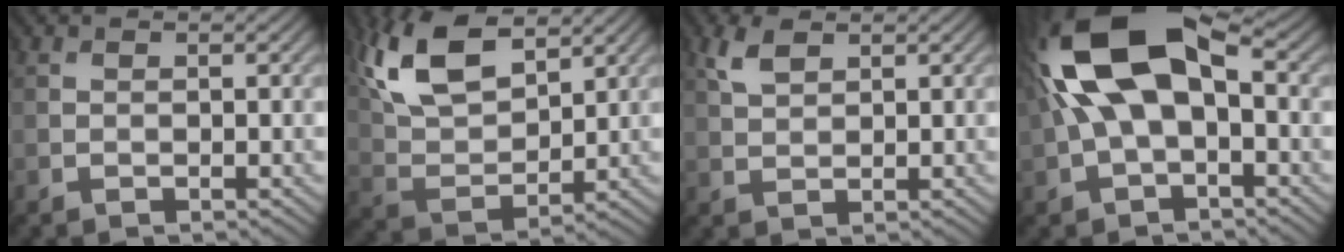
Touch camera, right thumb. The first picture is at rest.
{"total": 12.3, "force": [6.9, 5.6, 8.6], "torque": [-0.199, 0.017, 0.132]}
{"total": 3.2, "force": [1.9, 1.4, 2.1], "torque": [-0.055, 0.005, 0.041]}
{"total": 15.3, "force": [2.1, 8.2, 12.8], "torque": [-0.268, 0.020, 0.029]}